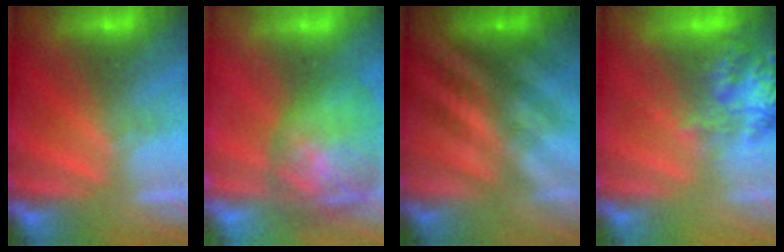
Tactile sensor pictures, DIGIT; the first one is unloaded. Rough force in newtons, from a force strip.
{"total": 7.7}
{"total": 2.6}
{"total": 7.0}